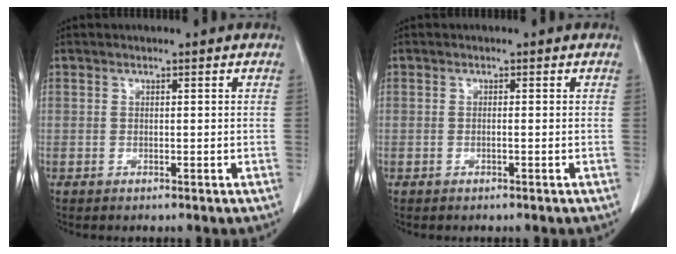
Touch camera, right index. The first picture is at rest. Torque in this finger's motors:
{"motor_torque": [0.03, 0.17, -0.03, 0.01]}